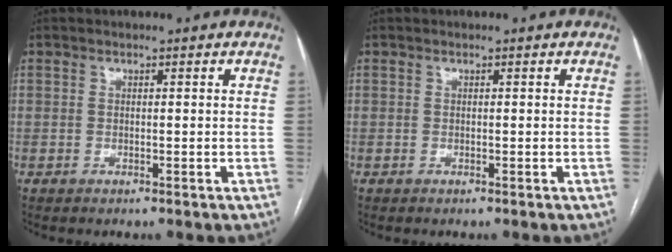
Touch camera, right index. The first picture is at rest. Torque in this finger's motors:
{"motor_torque": [0.06, 0.03, 0.02, 0.01]}